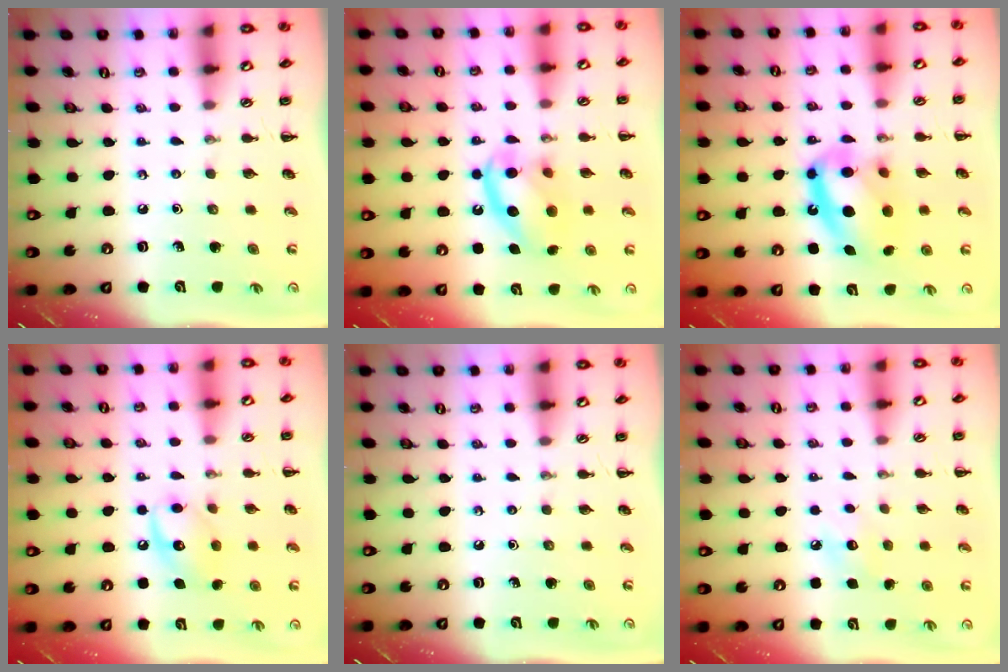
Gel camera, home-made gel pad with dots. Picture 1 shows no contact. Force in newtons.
{"total": 14.5, "press": 14.3, "slide": 2.2}
{"total": 15.1, "press": 14.7, "slide": 3.7}
{"total": 10.3, "press": 10.3, "slide": 0.8}
{"total": 0.0}
{"total": 7.6, "press": 7.4, "slide": 1.5}